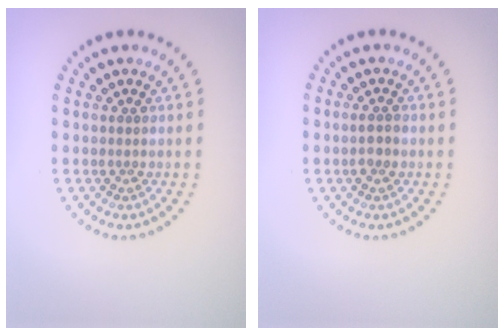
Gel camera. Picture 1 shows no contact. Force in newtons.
{"total": 1.3, "press": 1.3, "slide": 0.2}